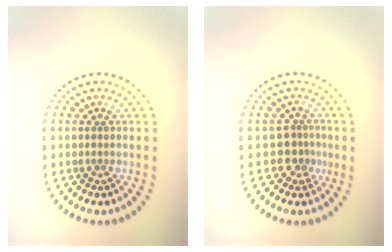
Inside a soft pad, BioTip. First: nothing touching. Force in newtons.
{"total": 2.3, "press": 1.7, "slide": 1.5}